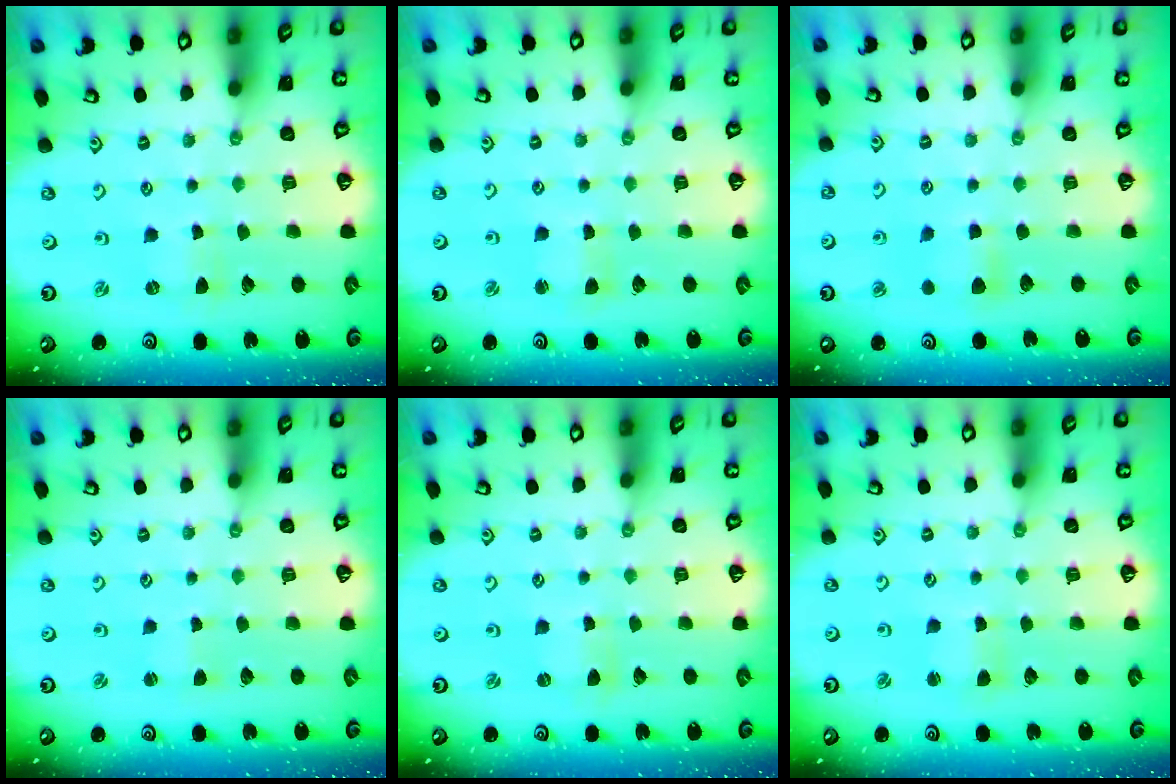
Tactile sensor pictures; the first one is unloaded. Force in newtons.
{"total": 2.2, "press": 2.2, "slide": 0.3}
{"total": 5.2, "press": 5.2, "slide": 0.6}
{"total": 1.4, "press": 1.4, "slide": 0.3}
{"total": 0.8, "press": 0.8, "slide": 0.1}
{"total": 2.2, "press": 2.2, "slide": 0.3}